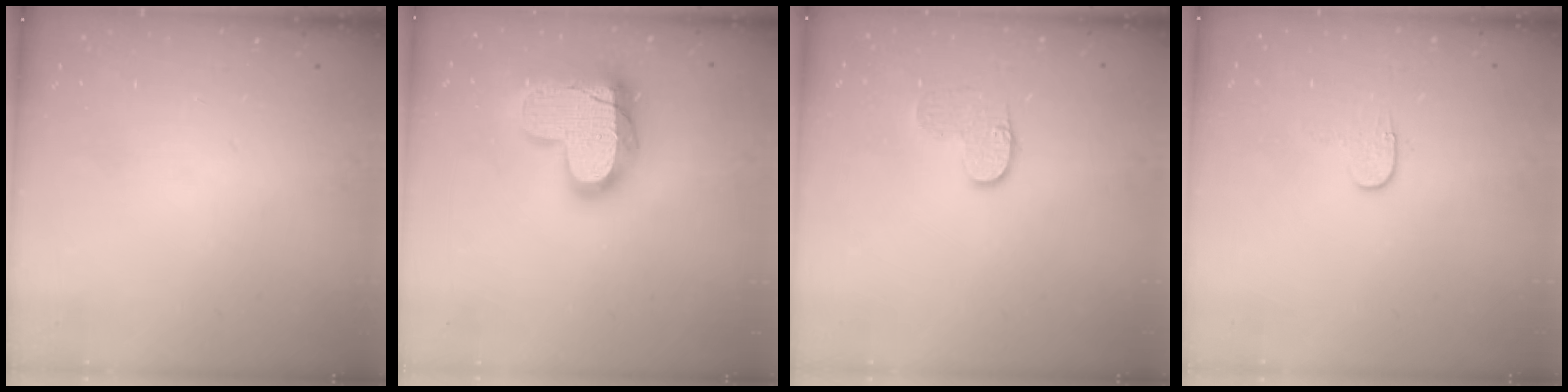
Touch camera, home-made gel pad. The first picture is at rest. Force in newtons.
{"total": 19.3, "press": 19.2, "slide": 1.5}
{"total": 6.7, "press": 6.7, "slide": 0.1}
{"total": 3.8, "press": 3.8, "slide": 0.3}